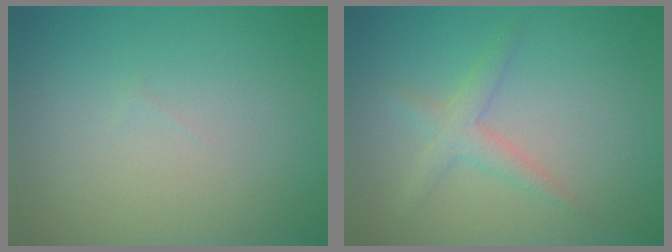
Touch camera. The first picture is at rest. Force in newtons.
{"total": 2.1, "press": 2.1, "slide": 0.1}